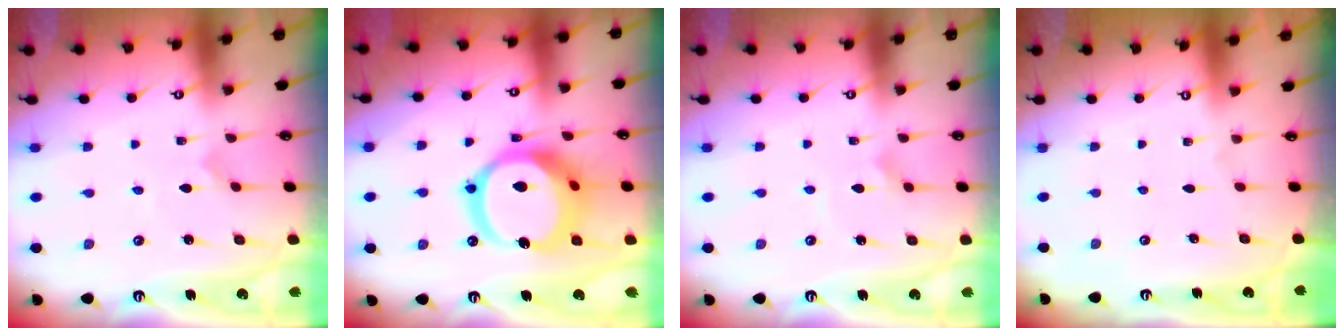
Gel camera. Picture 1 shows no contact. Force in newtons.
{"total": 19.8, "press": 19.6, "slide": 2.4}
{"total": 2.4, "press": 2.4, "slide": 0.6}
{"total": 0.0}